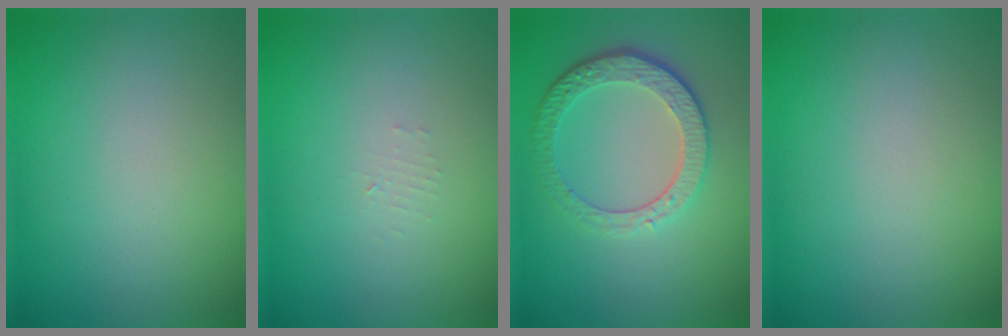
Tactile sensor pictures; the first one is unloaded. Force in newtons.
{"total": 0.7, "press": 0.7, "slide": 0.1}
{"total": 4.6, "press": 3.4, "slide": 3.1}
{"total": 0.0}